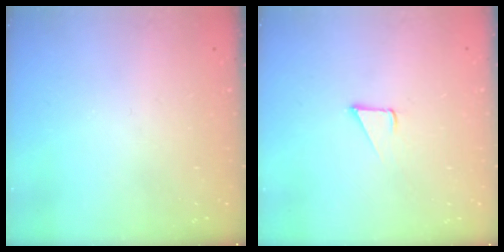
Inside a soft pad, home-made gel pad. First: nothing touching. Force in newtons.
{"total": 3.2, "press": 3.2, "slide": 0.1}